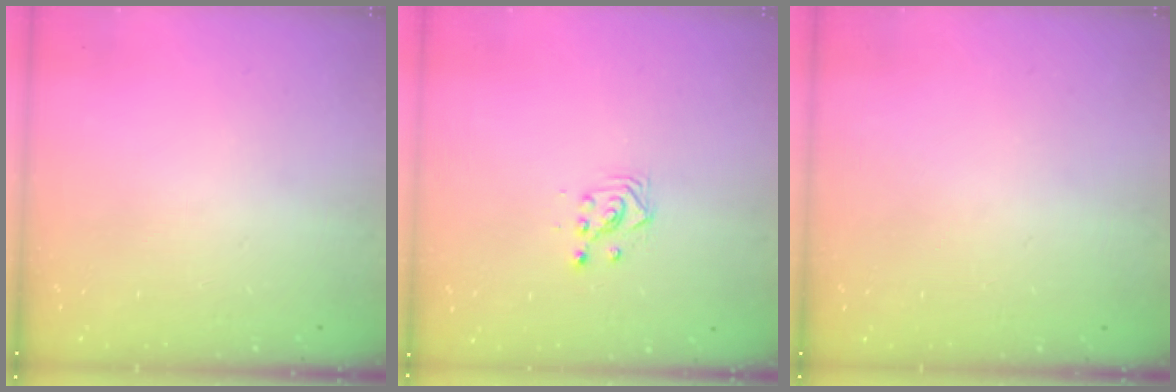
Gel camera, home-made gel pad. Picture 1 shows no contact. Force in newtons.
{"total": 3.0, "press": 3.0, "slide": 0.1}
{"total": 0.0}